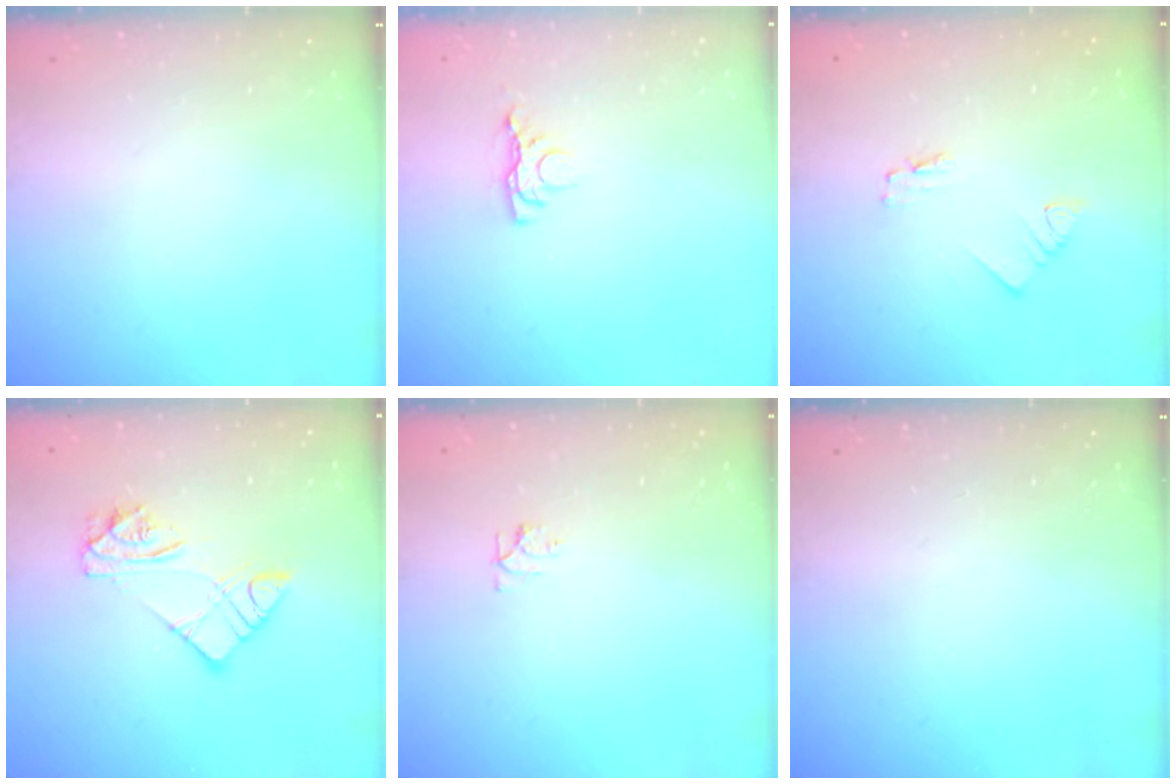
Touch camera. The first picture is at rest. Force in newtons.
{"total": 3.7, "press": 3.7, "slide": 0.7}
{"total": 1.6, "press": 1.6, "slide": 0.1}
{"total": 10.9, "press": 10.8, "slide": 0.9}
{"total": 4.6, "press": 4.6, "slide": 0.7}
{"total": 0.0}